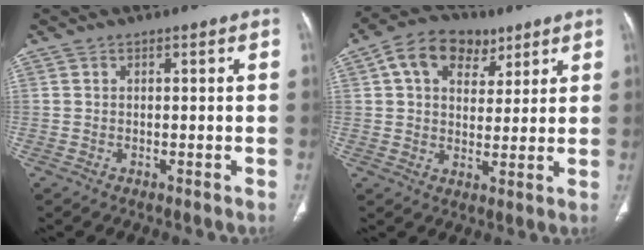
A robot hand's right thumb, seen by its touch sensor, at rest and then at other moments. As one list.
[{"total": 11.4, "force": [5.2, 8.0, 6.2], "torque": [-0.076, -0.003, 0.083]}]